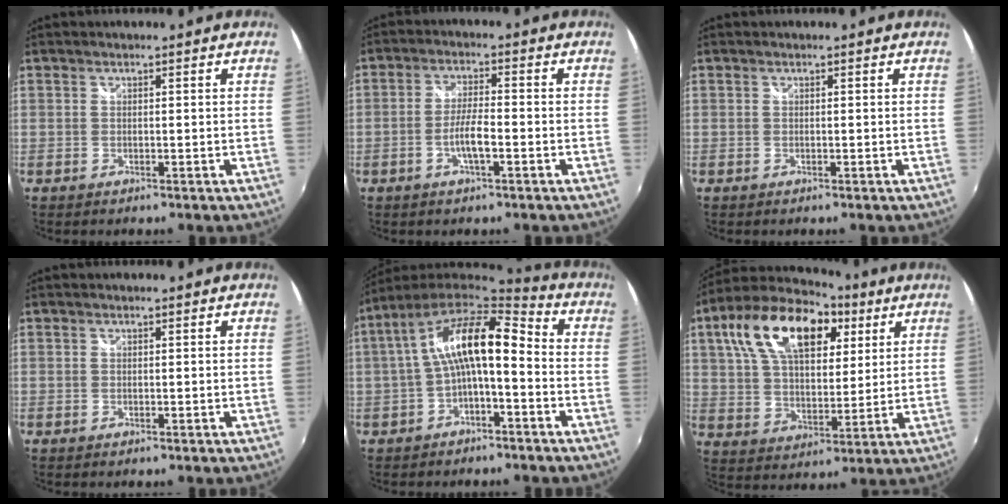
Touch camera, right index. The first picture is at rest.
{"total": 4.9, "force": [-2.0, 0.8, 4.4], "torque": [-0.089, 0.000, -0.037]}
{"total": 0.0}
{"total": 0.0}
{"total": 14.1, "force": [-0.6, 5.0, 13.2], "torque": [-0.246, 0.025, -0.019]}
{"total": 21.3, "force": [9.5, 11.5, 15.1], "torque": [-0.296, 0.050, 0.158]}